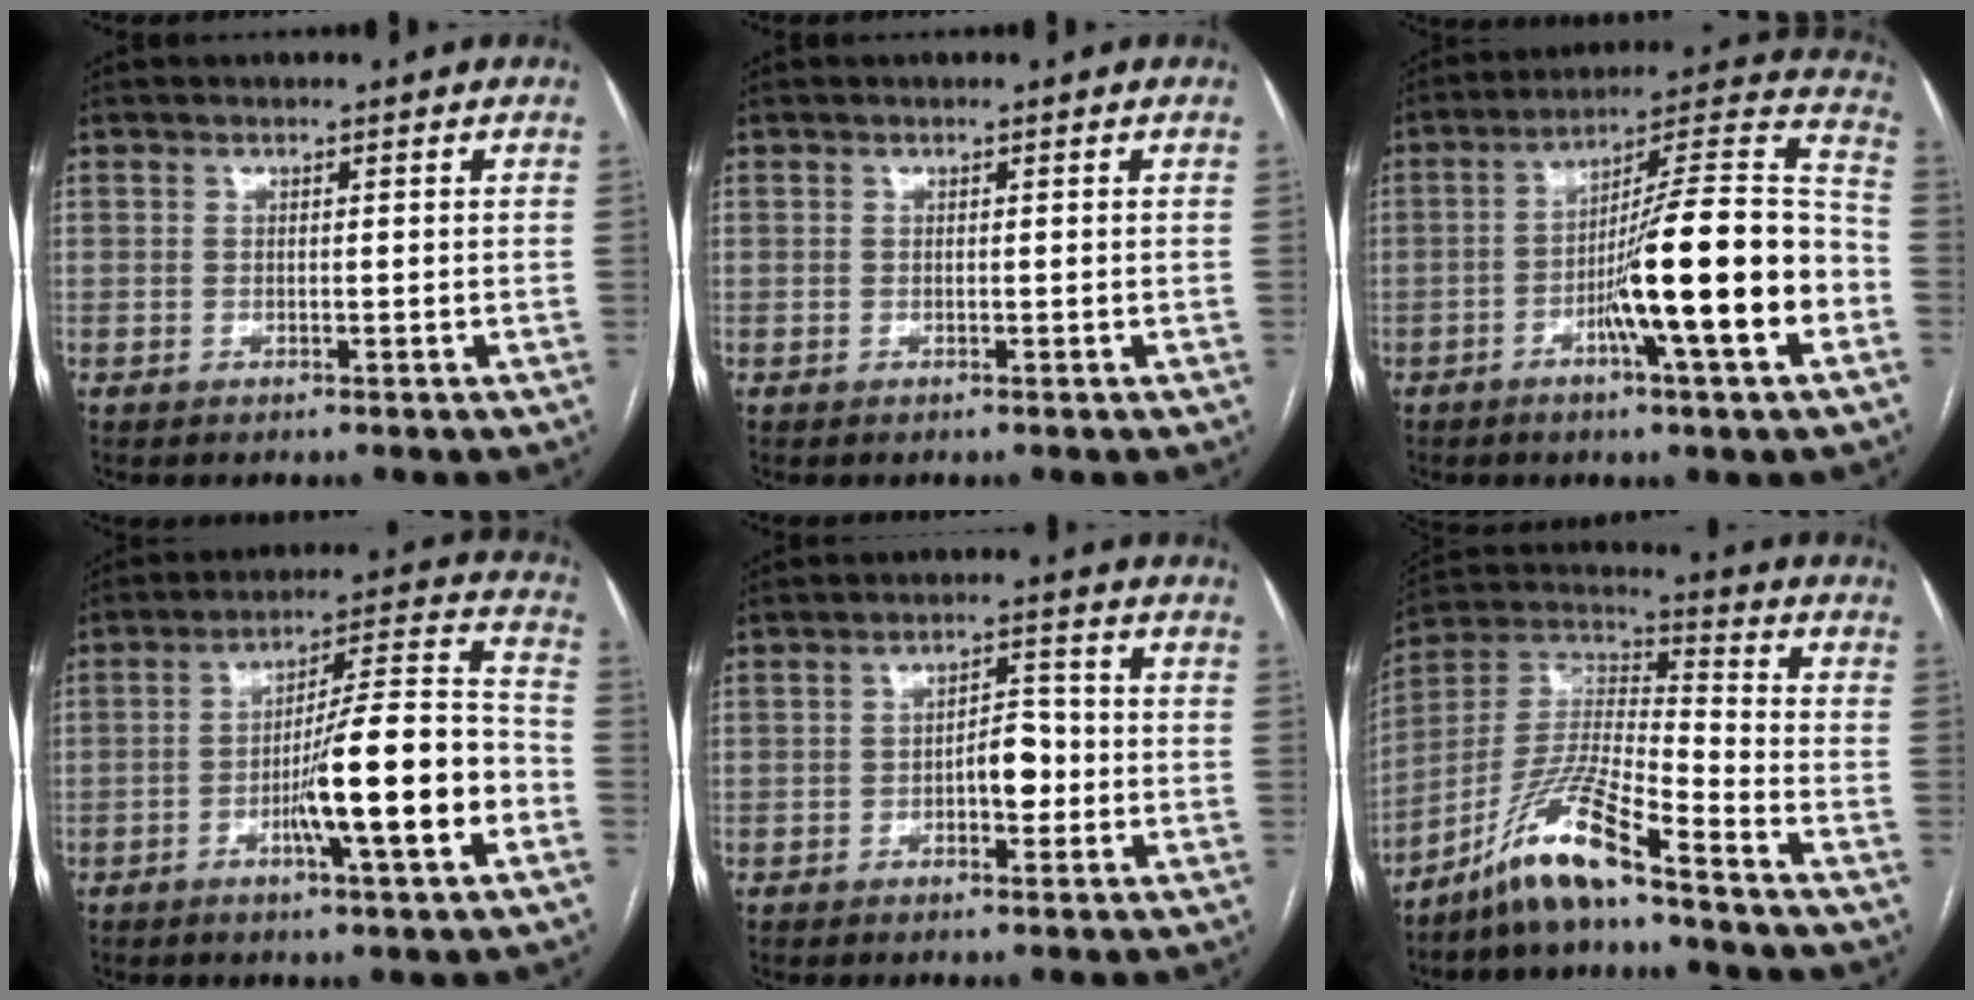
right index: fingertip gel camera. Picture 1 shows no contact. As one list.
[{"total": 0.0}, {"total": 19.2, "force": [-5.9, 0.6, 18.2], "torque": [-0.266, 0.007, -0.096]}, {"total": 15.9, "force": [-5.3, 0.8, 14.9], "torque": [-0.232, 0.007, -0.084]}, {"total": 4.7, "force": [-1.2, 2.1, 4.0], "torque": [-0.057, 0.014, -0.019]}, {"total": 12.0, "force": [-8.8, 0.6, 8.1], "torque": [-0.171, 0.002, -0.172]}]